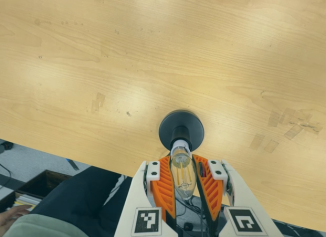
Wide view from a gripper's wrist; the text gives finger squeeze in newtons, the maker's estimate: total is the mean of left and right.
{"total": 19.2, "left": 19.0, "right": 19.5}